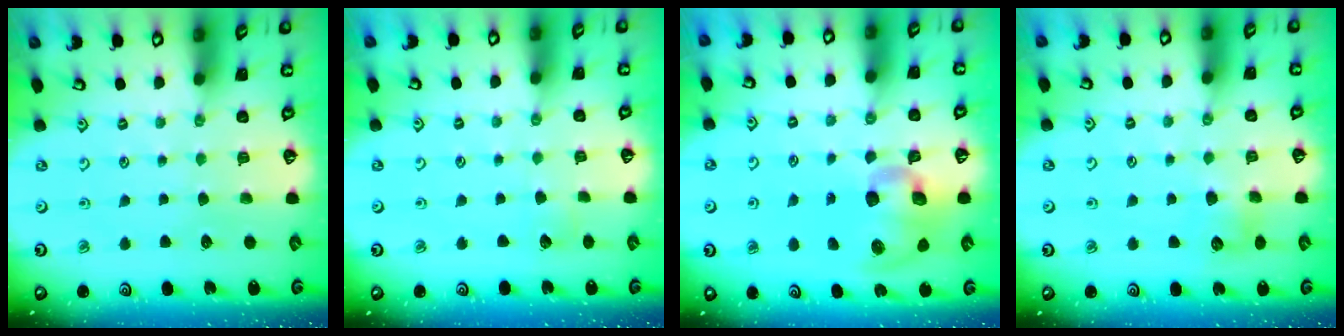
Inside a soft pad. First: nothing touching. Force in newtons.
{"total": 2.9, "press": 2.9, "slide": 0.4}
{"total": 12.5, "press": 12.3, "slide": 1.9}
{"total": 5.6, "press": 5.5, "slide": 0.7}